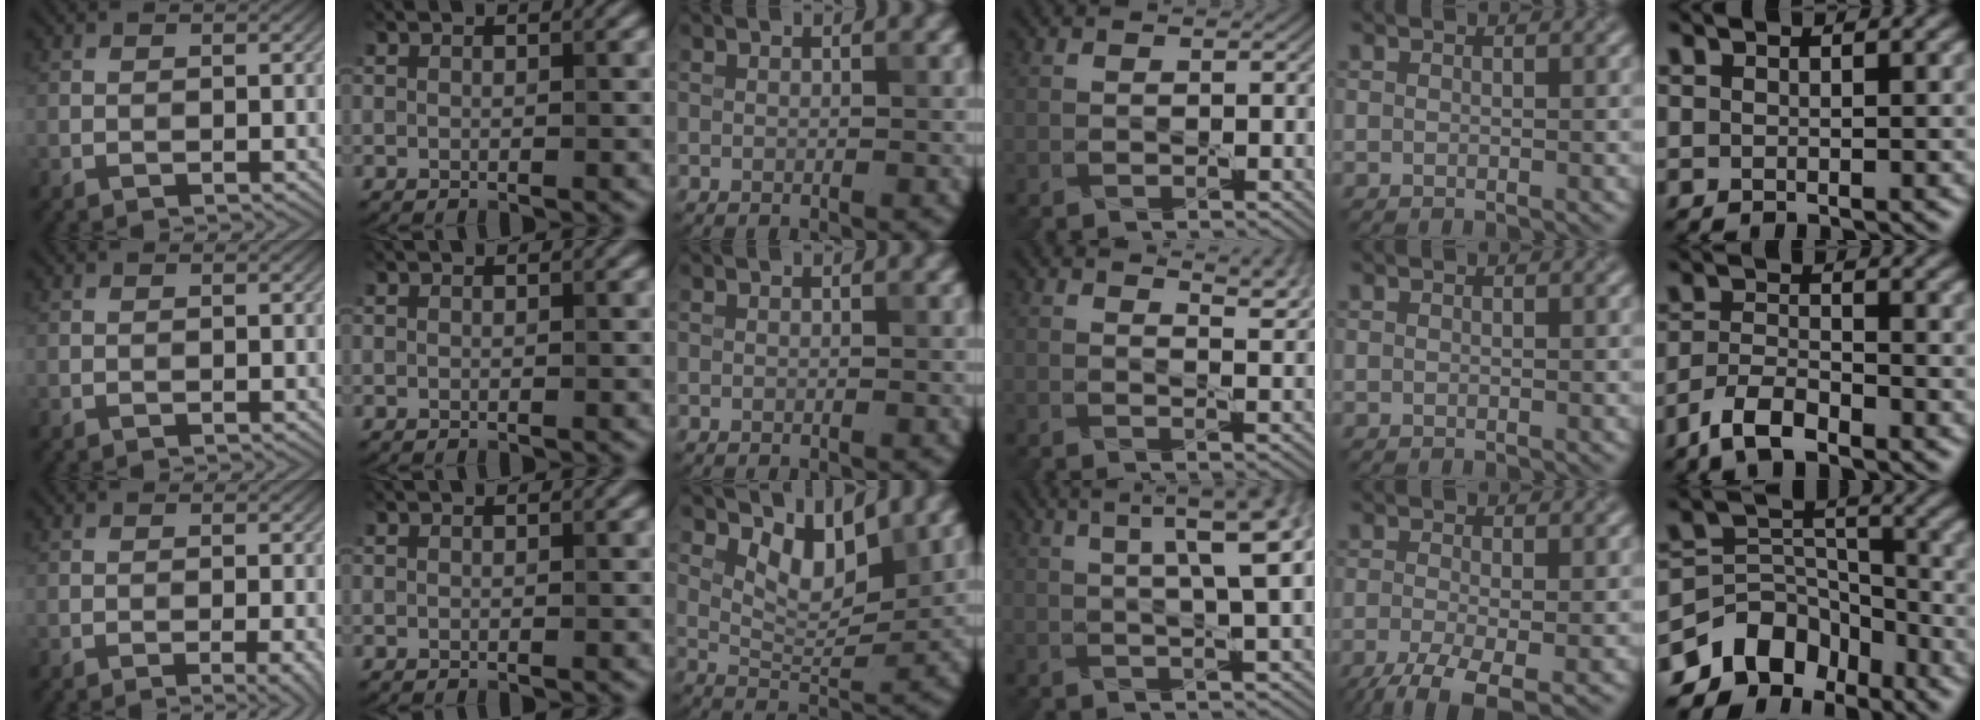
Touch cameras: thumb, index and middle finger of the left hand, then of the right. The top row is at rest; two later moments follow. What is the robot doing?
{"motion": "pour", "object": "sugar"}